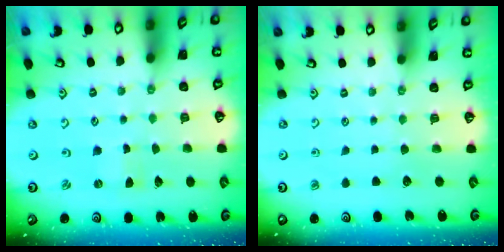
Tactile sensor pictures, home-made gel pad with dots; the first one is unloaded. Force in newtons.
{"total": 0.0}